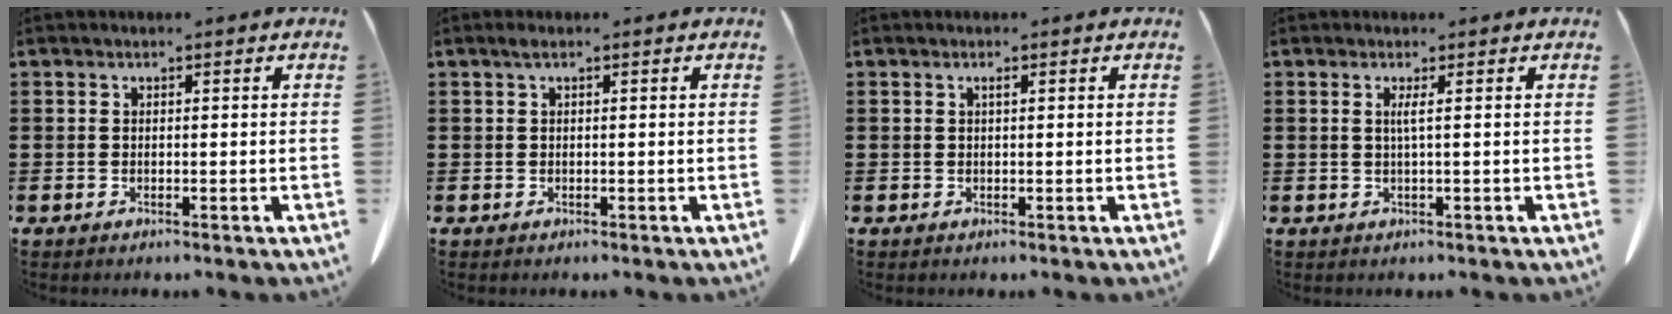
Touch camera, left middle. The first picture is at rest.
{"total": 0.8, "force": [0.3, 0.1, 0.8], "torque": [-0.016, 0.002, 0.005]}
{"total": 0.5, "force": [0.2, 0.1, 0.5], "torque": [-0.010, -0.001, 0.005]}
{"total": 1.5, "force": [0.3, -0.4, 1.4], "torque": [-0.027, -0.004, 0.002]}